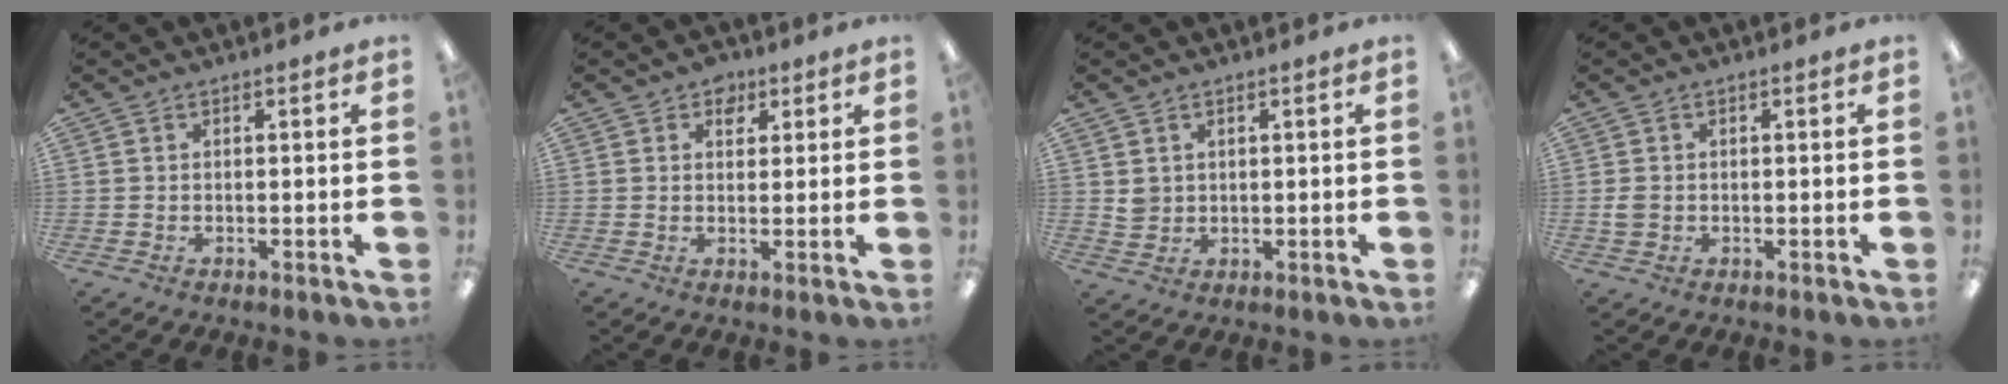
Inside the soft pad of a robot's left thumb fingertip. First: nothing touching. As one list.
[{"total": 3.6, "force": [2.1, 2.5, 1.4], "torque": [0.000, -0.006, 0.033]}, {"total": 2.9, "force": [1.2, 2.5, 0.6], "torque": [-0.008, 0.000, 0.022]}, {"total": 2.0, "force": [-0.1, 1.7, 1.1], "torque": [-0.019, 0.005, -0.003]}]